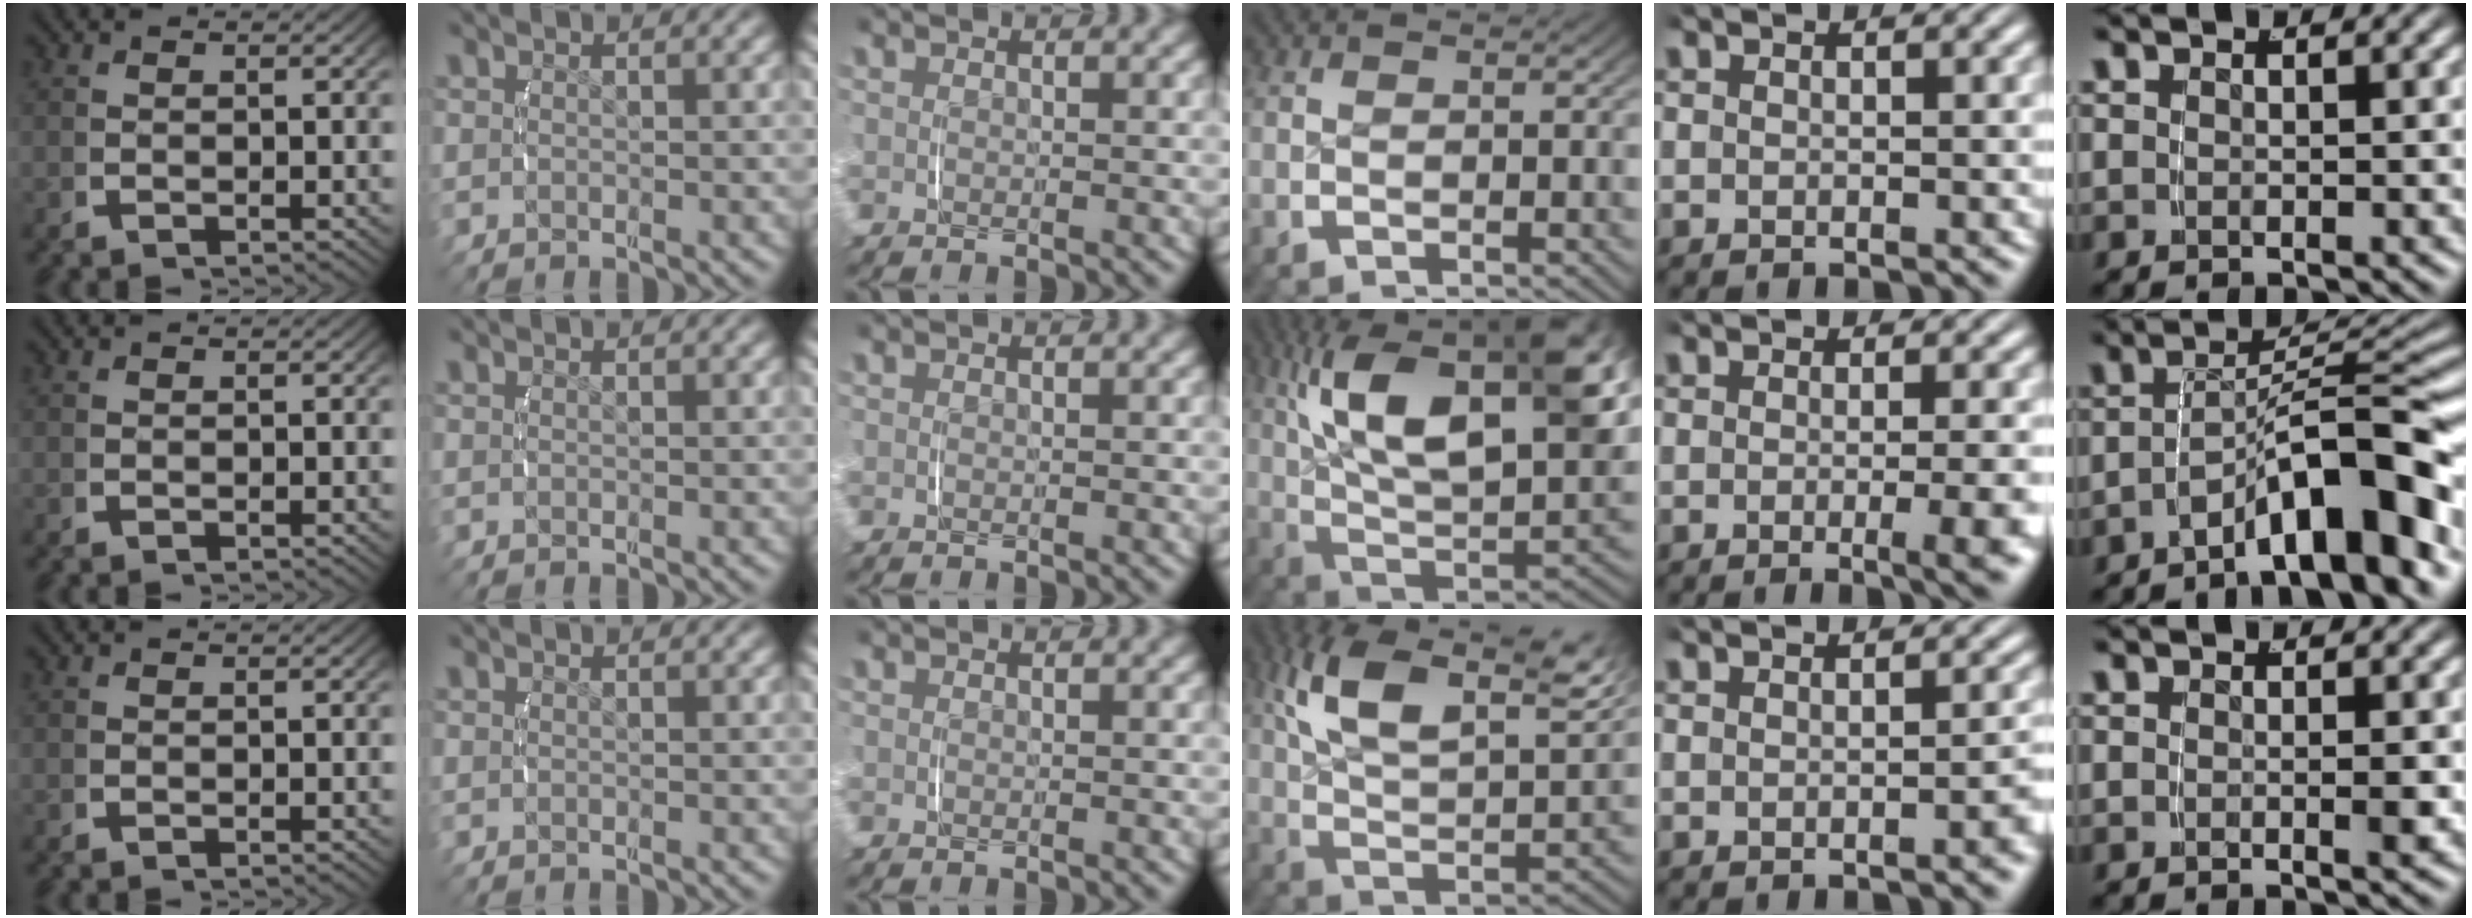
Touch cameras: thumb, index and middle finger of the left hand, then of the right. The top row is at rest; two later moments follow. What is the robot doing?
{"motion": "lift_and_place", "object": "phone"}